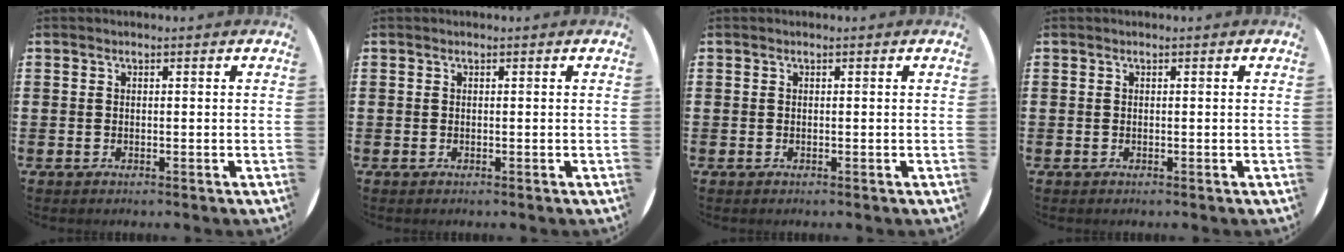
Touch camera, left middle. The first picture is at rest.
{"total": 0.0}
{"total": 0.0}
{"total": 0.0}